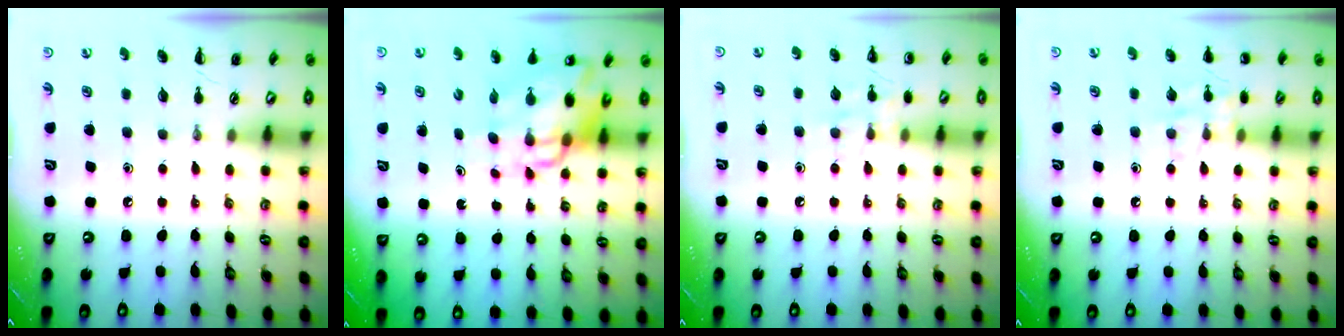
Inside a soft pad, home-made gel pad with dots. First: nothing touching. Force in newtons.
{"total": 10.9, "press": 10.5, "slide": 3.0}
{"total": 6.2, "press": 6.1, "slide": 1.4}
{"total": 8.1, "press": 7.9, "slide": 1.4}